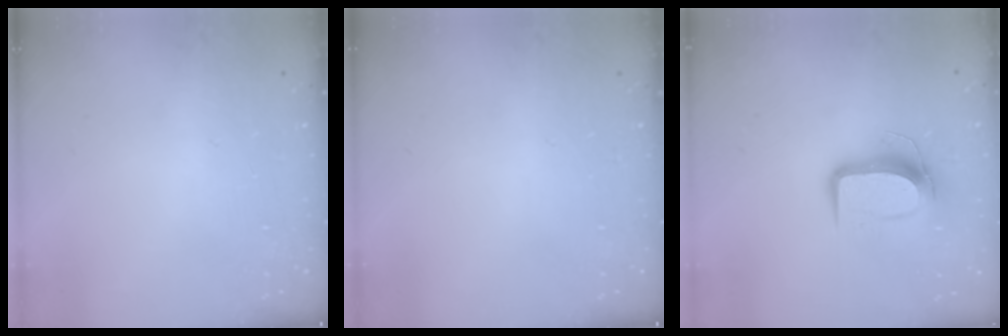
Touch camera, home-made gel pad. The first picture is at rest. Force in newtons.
{"total": 0.0}
{"total": 10.4, "press": 10.4, "slide": 0.6}